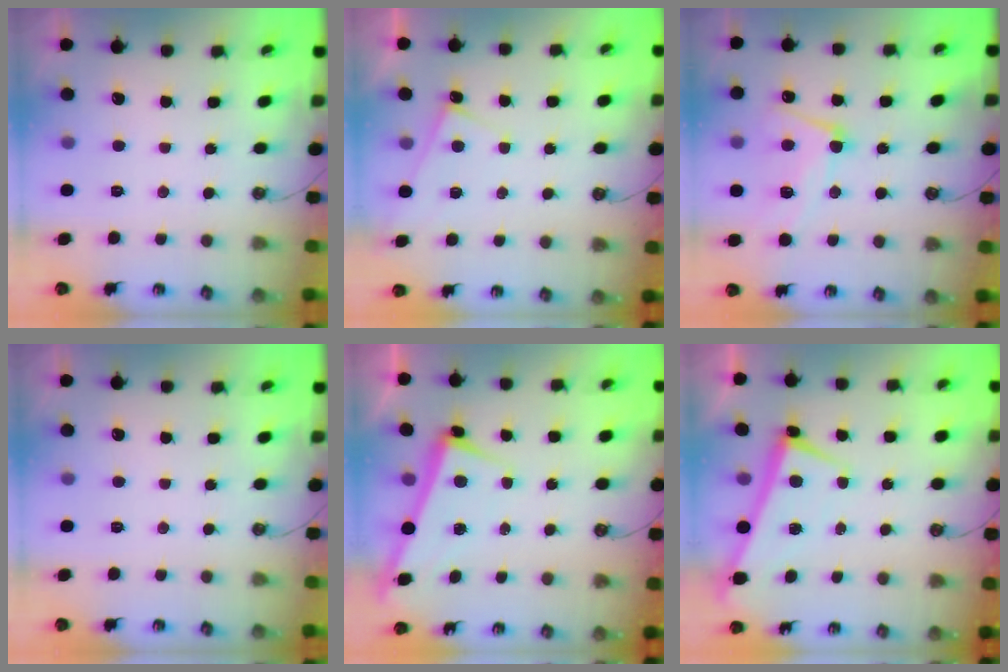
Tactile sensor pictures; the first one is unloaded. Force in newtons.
{"total": 1.3, "press": 1.3, "slide": 0.3}
{"total": 8.5, "press": 8.5, "slide": 1.0}
{"total": 0.0}
{"total": 2.6, "press": 2.5, "slide": 0.7}
{"total": 1.0, "press": 0.8, "slide": 0.5}